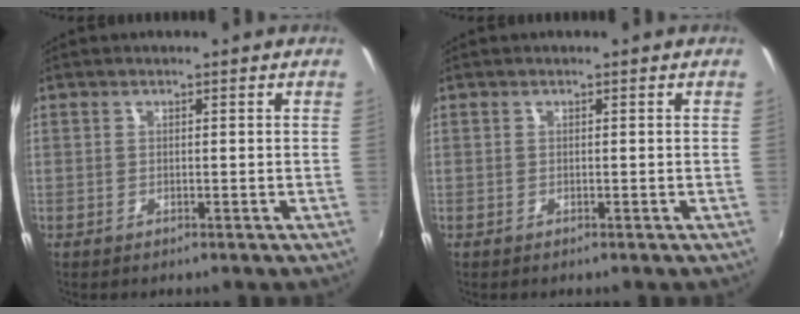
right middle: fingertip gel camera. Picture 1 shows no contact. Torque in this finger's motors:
{"motor_torque": [0.05, 0.17, 0.00, 0.00]}